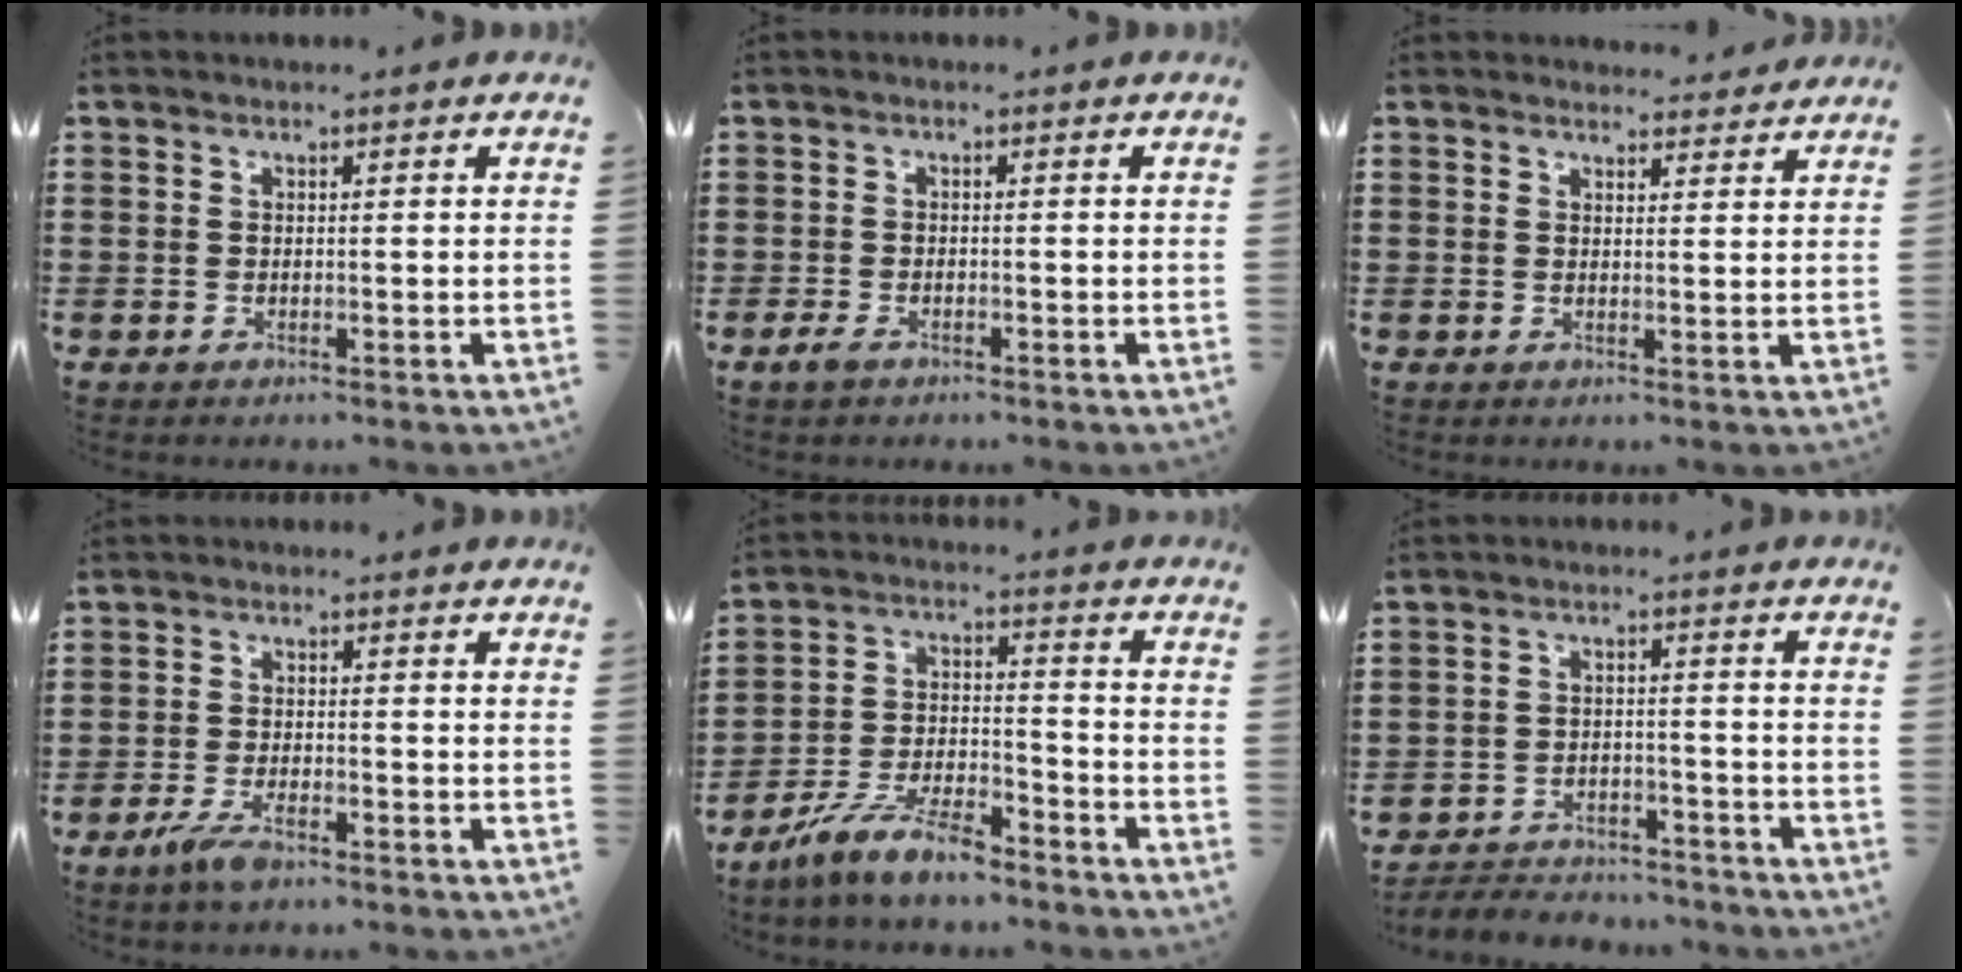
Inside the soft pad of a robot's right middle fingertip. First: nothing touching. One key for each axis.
{"total": 1.8, "fx": -1.1, "fy": 0.7, "fz": 1.2, "tx": -0.039, "ty": -0.007, "tz": -0.024}
{"total": 2.4, "fx": 2.3, "fy": 0.5, "fz": -0.1, "tx": 0.004, "ty": -0.006, "tz": 0.044}
{"total": 3.9, "fx": -2.4, "fy": 1.0, "fz": 2.9, "tx": -0.075, "ty": -0.008, "tz": -0.049}
{"total": 8.8, "fx": -7.2, "fy": 1.5, "fz": 4.7, "tx": -0.102, "ty": 0.006, "tz": -0.140}
{"total": 3.9, "fx": -3.8, "fy": 0.7, "fz": 0.2, "tx": -0.010, "ty": 0.004, "tz": -0.081}